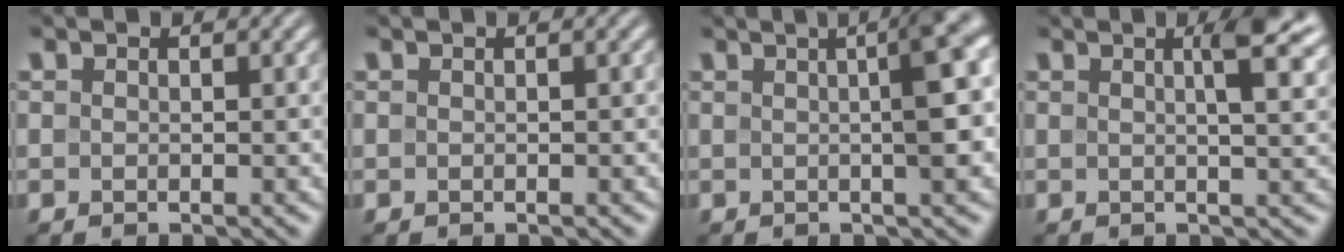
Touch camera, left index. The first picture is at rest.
{"total": 0.0}
{"total": 5.8, "force": [1.0, 1.1, 5.7], "torque": [-0.062, 0.017, 0.013]}
{"total": 4.6, "force": [1.9, 1.2, 4.1], "torque": [-0.043, 0.009, 0.019]}